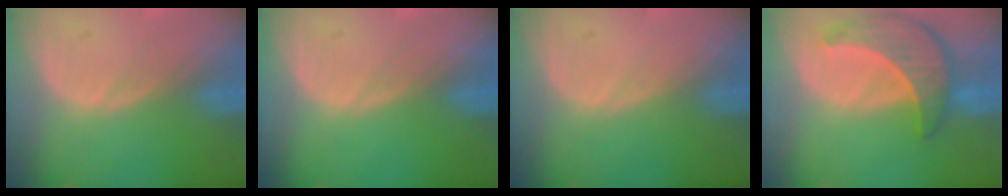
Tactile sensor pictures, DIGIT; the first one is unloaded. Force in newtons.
{"total": 0.0}
{"total": 0.0}
{"total": 8.7, "press": 7.9, "slide": 3.7}